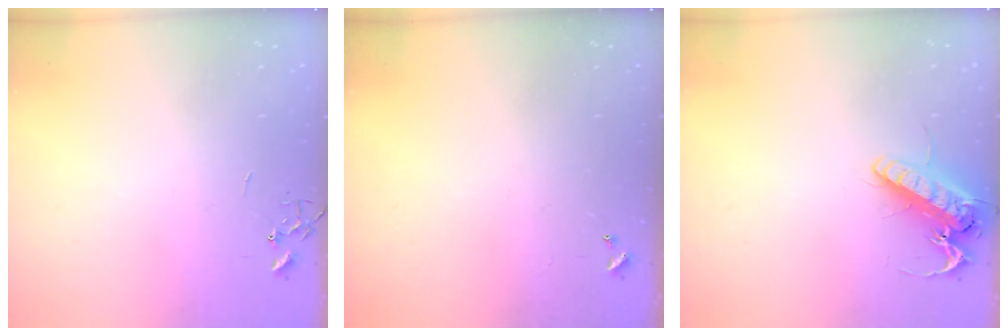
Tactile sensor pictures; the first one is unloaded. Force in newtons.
{"total": 0.0}
{"total": 14.6, "press": 14.4, "slide": 2.6}